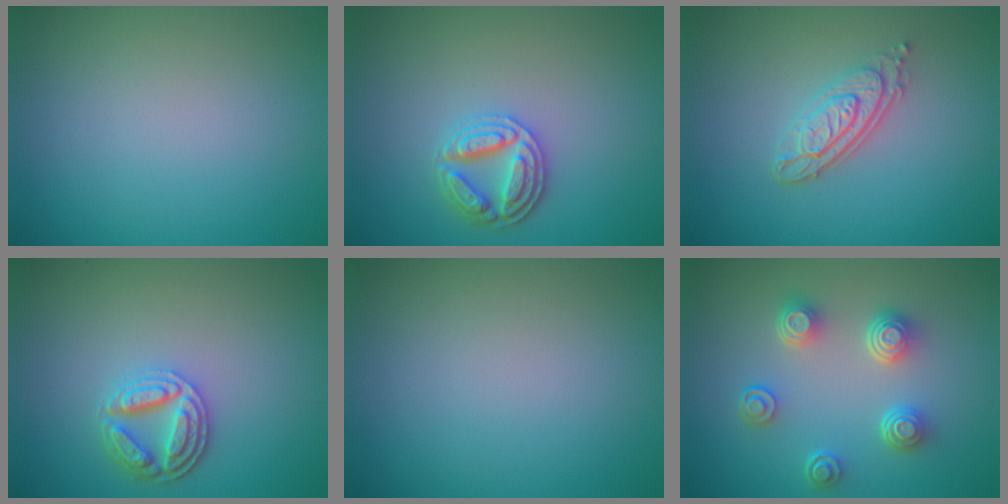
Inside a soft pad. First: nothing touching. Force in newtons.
{"total": 3.3, "press": 3.1, "slide": 1.1}
{"total": 3.4, "press": 2.8, "slide": 1.9}
{"total": 3.7, "press": 3.3, "slide": 1.7}
{"total": 0.0}
{"total": 4.4, "press": 3.2, "slide": 2.9}